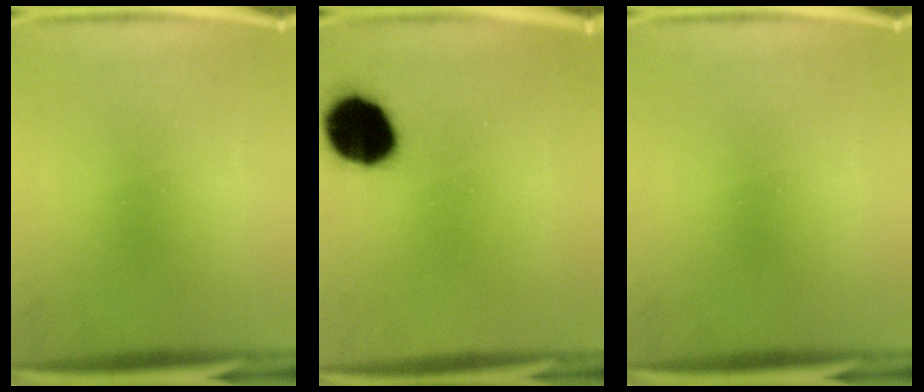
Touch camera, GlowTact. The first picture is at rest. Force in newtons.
{"total": 14.1}
{"total": 0.0}